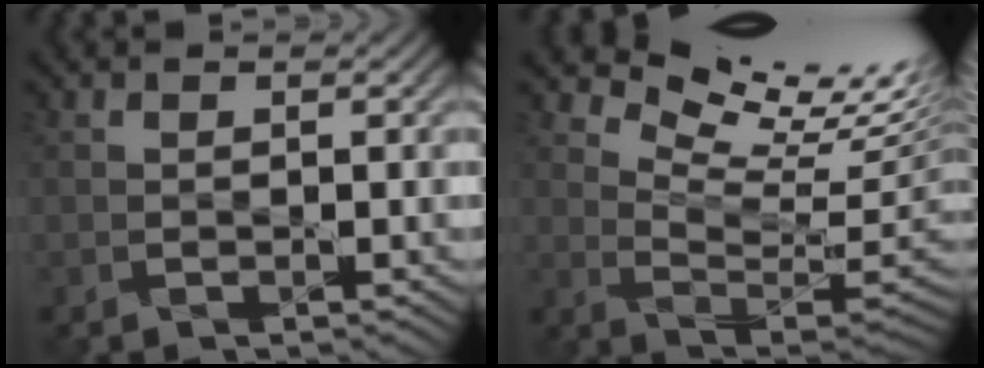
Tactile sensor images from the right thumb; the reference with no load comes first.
{"total": 13.5, "force": [9.4, 3.9, 8.9], "torque": [-0.162, 0.014, 0.132]}